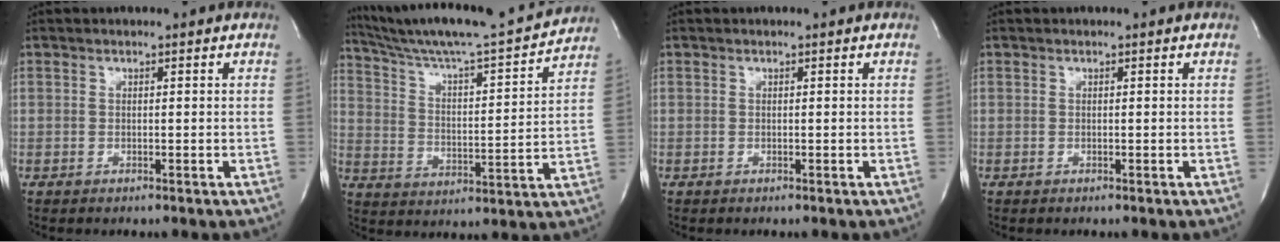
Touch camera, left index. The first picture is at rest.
{"total": 20.0, "force": [18.6, -0.1, 7.4], "torque": [-0.132, -0.023, 0.282]}
{"total": 0.0}
{"total": 0.0}